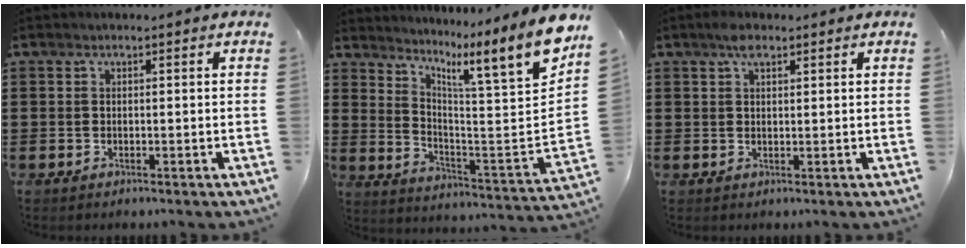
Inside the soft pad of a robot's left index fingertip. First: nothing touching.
{"total": 8.3, "force": [6.2, -1.1, 5.4], "torque": [-0.081, -0.089, 0.078]}
{"total": 2.6, "force": [1.6, 1.3, 1.5], "torque": [-0.027, 0.002, 0.028]}